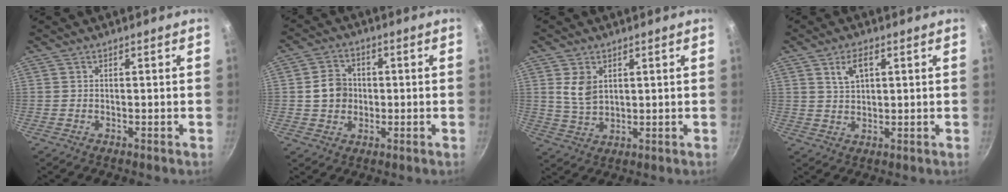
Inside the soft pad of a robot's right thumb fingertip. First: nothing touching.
{"total": 6.6, "force": [0.1, 5.8, 3.2], "torque": [-0.032, 0.013, -0.004]}
{"total": 5.8, "force": [2.0, 3.8, 3.9], "torque": [-0.064, -0.015, 0.045]}
{"total": 4.8, "force": [2.0, 2.6, 3.5], "torque": [-0.052, -0.002, 0.040]}